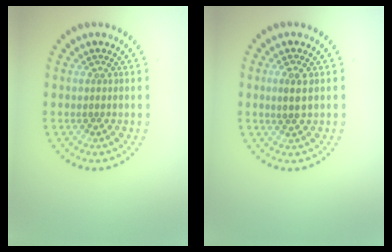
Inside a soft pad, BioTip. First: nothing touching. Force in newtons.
{"total": 1.9, "press": 1.8, "slide": 0.5}